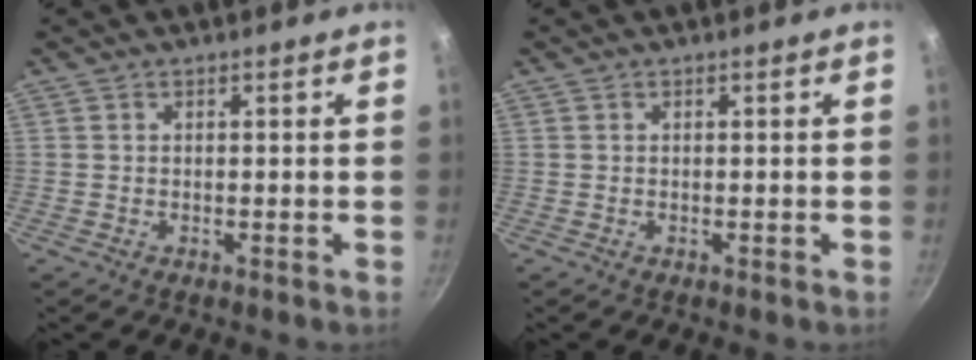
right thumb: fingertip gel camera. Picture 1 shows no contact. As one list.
[{"total": 0.0}]